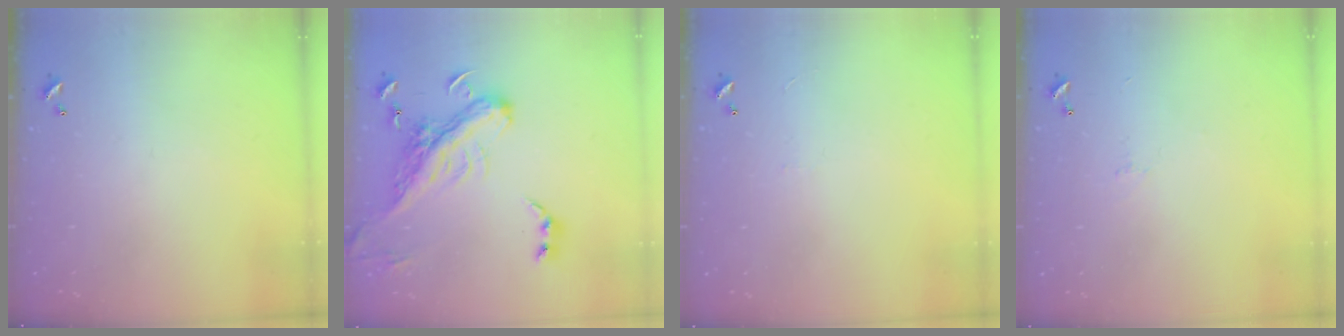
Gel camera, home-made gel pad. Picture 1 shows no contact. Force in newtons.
{"total": 7.9, "press": 7.6, "slide": 2.2}
{"total": 1.3, "press": 1.3, "slide": 0.4}
{"total": 0.6, "press": 0.4, "slide": 0.5}